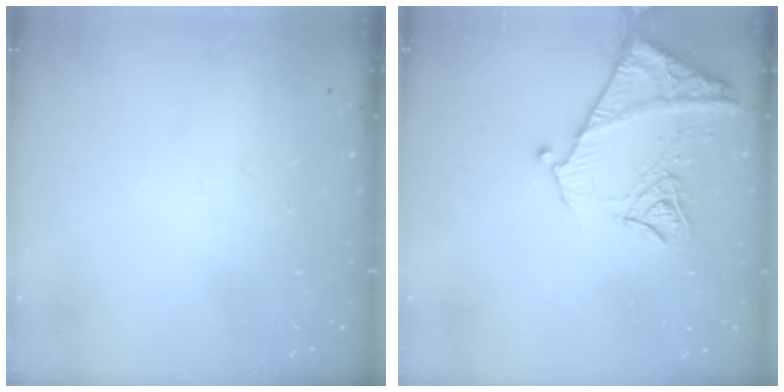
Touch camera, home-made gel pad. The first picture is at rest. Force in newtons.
{"total": 11.9, "press": 11.8, "slide": 1.4}